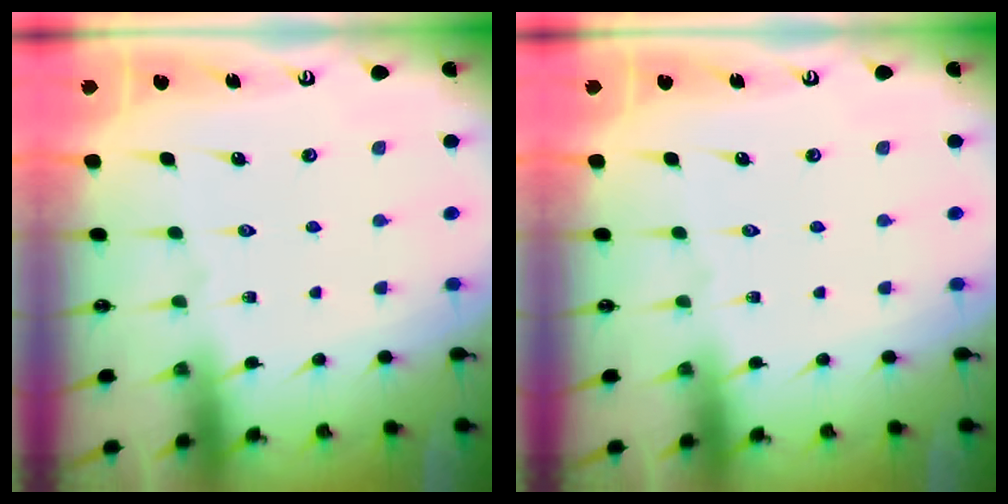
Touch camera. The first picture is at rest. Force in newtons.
{"total": 0.0}